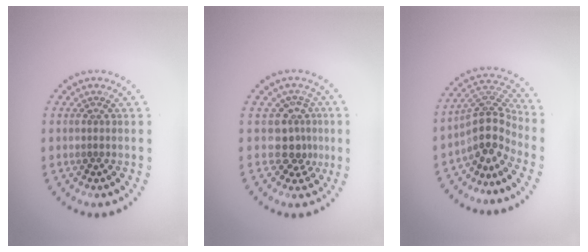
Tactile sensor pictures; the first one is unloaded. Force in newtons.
{"total": 3.0, "press": 2.3, "slide": 1.8}
{"total": 4.1, "press": 3.0, "slide": 2.8}